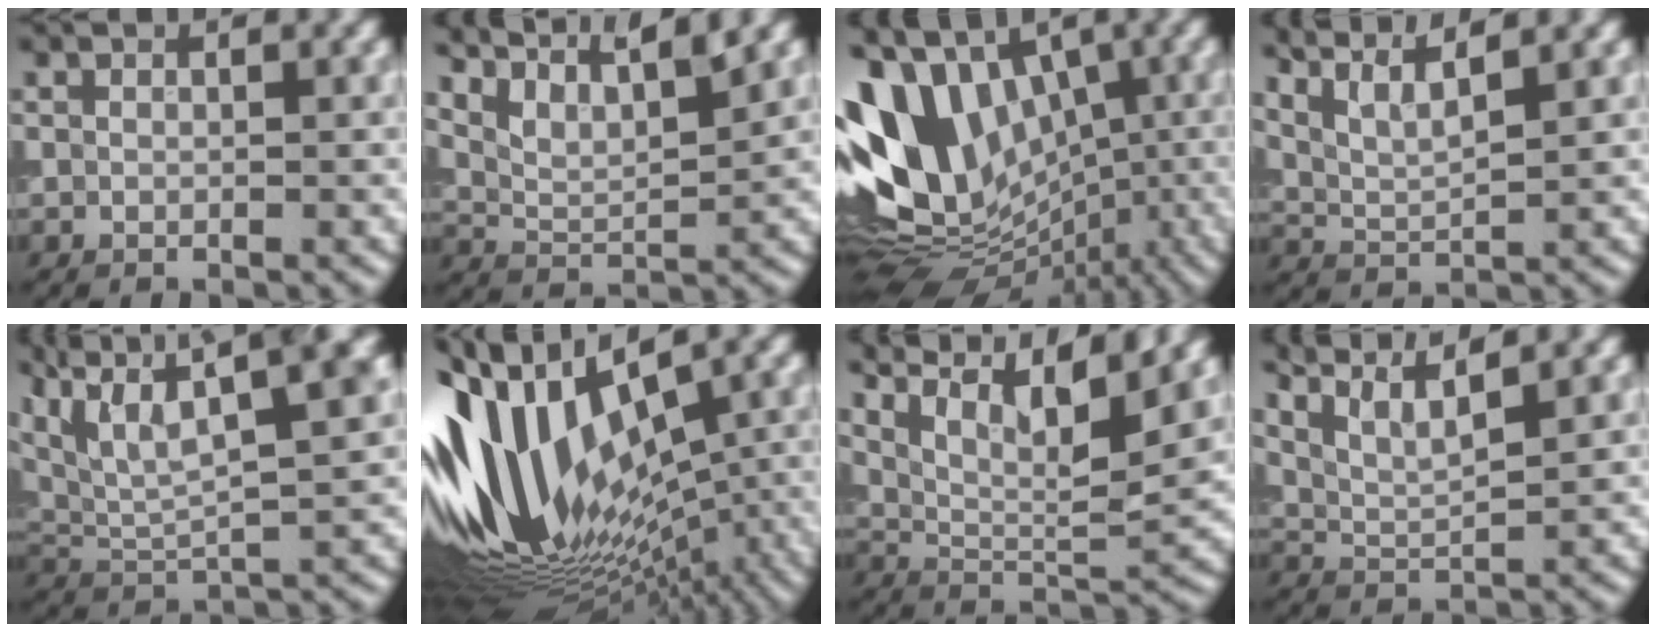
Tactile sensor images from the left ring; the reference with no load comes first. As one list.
[{"total": 6.9, "force": [5.3, 2.1, 3.9], "torque": [-0.078, 0.027, 0.078]}, {"total": 15.3, "force": [0.6, 10.8, 10.8], "torque": [-0.211, 0.020, 0.000]}, {"total": 6.0, "force": [4.6, 1.5, 3.5], "torque": [-0.062, 0.026, 0.059]}, {"total": 10.4, "force": [5.0, 4.3, 8.1], "torque": [-0.141, 0.025, 0.073]}, {"total": 15.7, "force": [0.9, 8.5, 13.2], "torque": [-0.268, 0.013, 0.030]}, {"total": 10.3, "force": [6.9, 2.5, 7.3], "torque": [-0.134, 0.004, 0.116]}, {"total": 7.0, "force": [5.3, 1.8, 4.2], "torque": [-0.075, 0.024, 0.070]}]